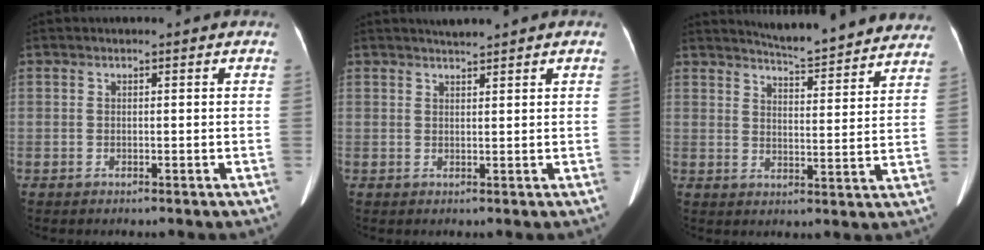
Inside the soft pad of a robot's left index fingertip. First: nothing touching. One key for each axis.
{"total": 1.6, "fx": 1.4, "fy": -0.3, "fz": 0.4, "tx": -0.008, "ty": 0.006, "tz": 0.028}
{"total": 15.6, "fx": 14.8, "fy": 1.3, "fz": 5.0, "tx": -0.063, "ty": -0.026, "tz": 0.177}